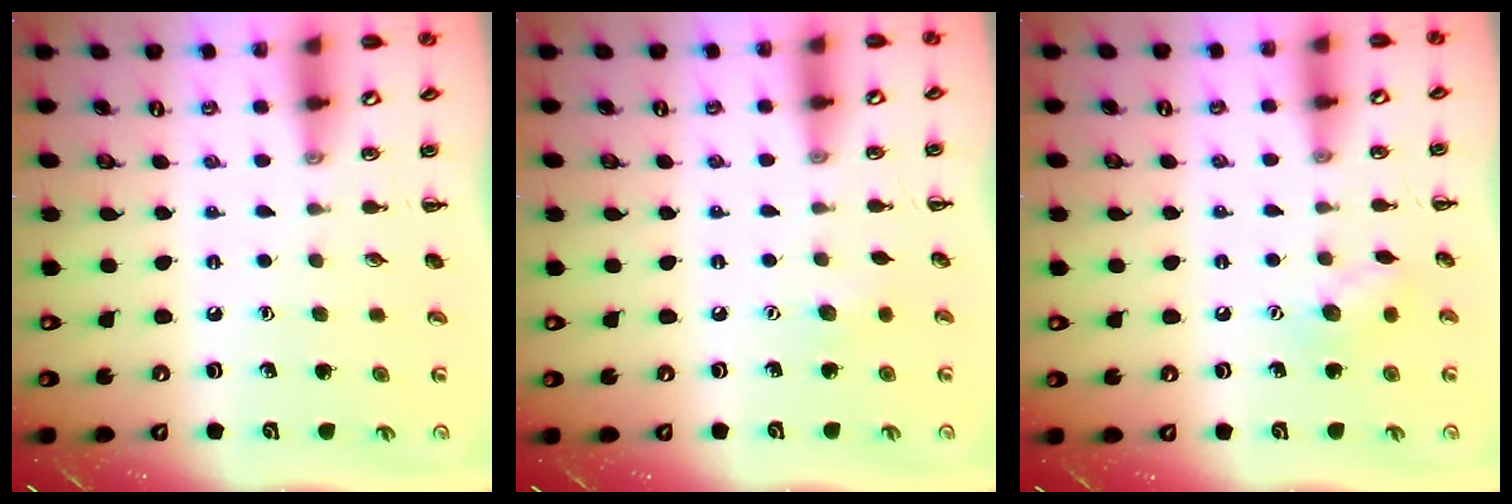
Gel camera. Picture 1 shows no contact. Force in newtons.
{"total": 3.0, "press": 2.9, "slide": 0.6}
{"total": 7.9, "press": 7.9, "slide": 0.4}